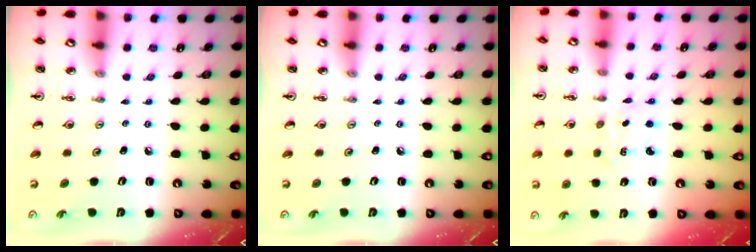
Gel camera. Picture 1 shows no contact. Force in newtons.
{"total": 0.0}
{"total": 1.8, "press": 1.8, "slide": 0.4}